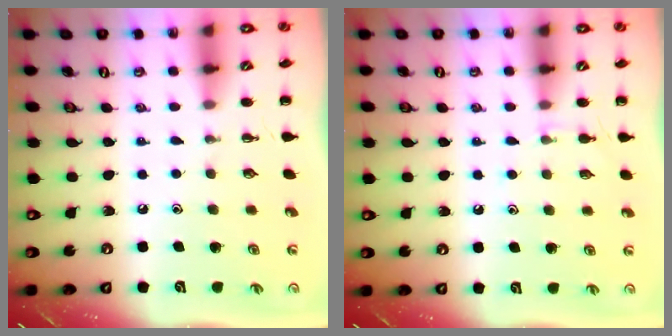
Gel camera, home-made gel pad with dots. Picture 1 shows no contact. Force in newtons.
{"total": 4.0, "press": 3.8, "slide": 1.3}